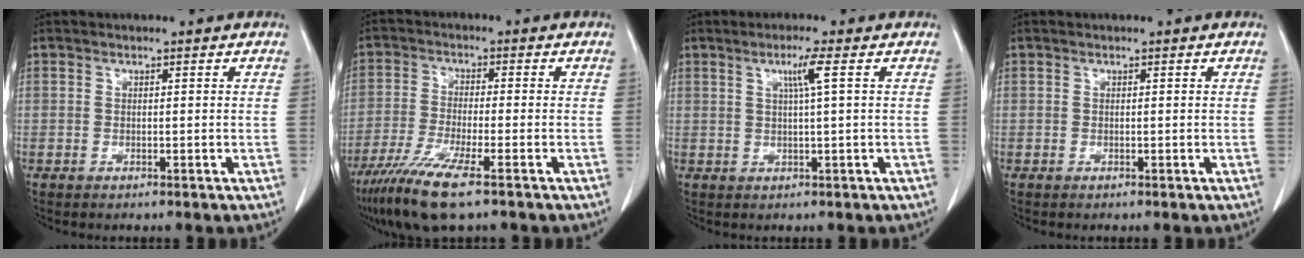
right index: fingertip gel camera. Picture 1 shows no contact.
{"total": 9.4, "force": [-6.0, 0.6, 7.2], "torque": [-0.143, -0.026, -0.110]}
{"total": 3.3, "force": [1.1, -0.8, 3.0], "torque": [-0.060, 0.001, 0.021]}
{"total": 0.0}